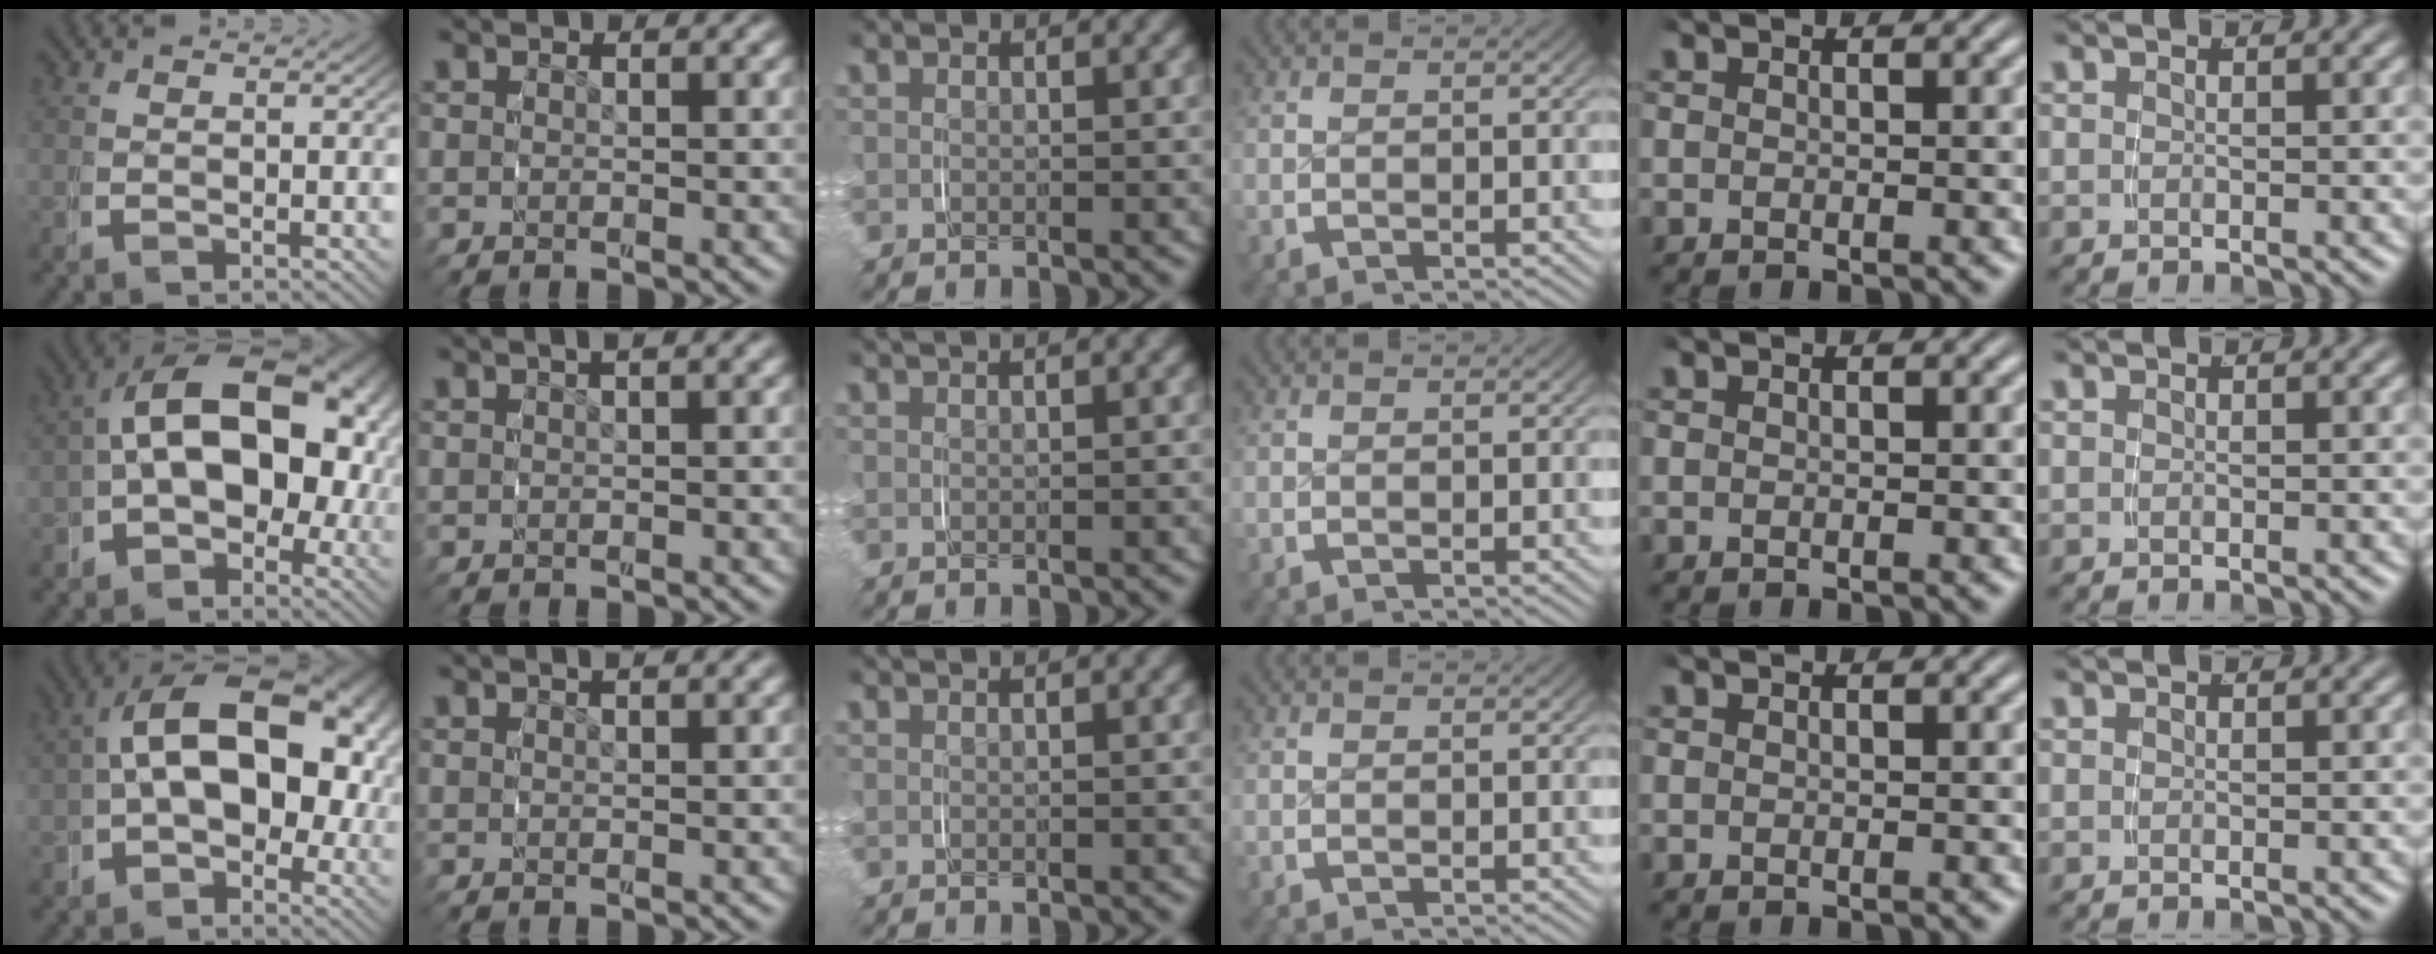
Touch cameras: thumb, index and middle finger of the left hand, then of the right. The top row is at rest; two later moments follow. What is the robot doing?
{"motion": "grasp_and_lifting", "object": "paper plate"}